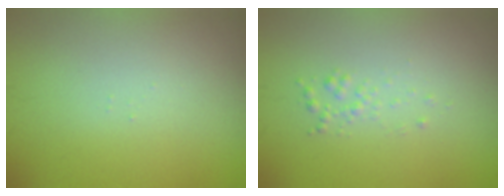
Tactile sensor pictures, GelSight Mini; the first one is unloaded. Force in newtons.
{"total": 0.9, "press": 0.9, "slide": 0.0}